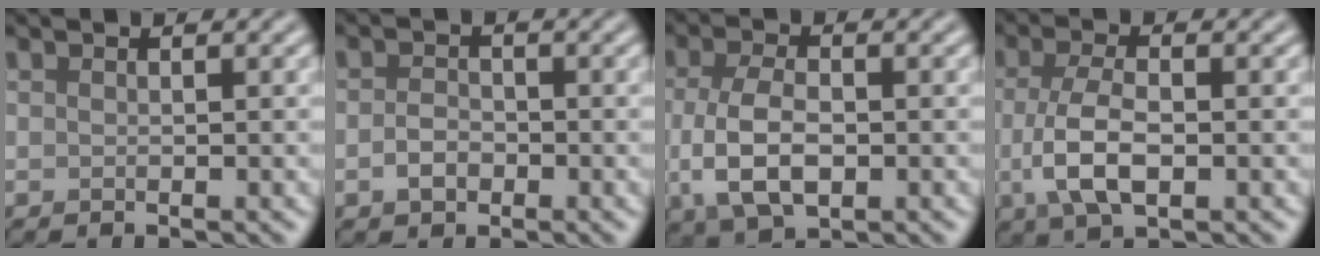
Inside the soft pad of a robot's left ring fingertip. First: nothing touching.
{"total": 1.9, "force": [-0.7, 1.4, 1.2], "torque": [-0.023, 0.002, -0.018]}
{"total": 5.7, "force": [-0.8, 3.2, 4.7], "torque": [-0.102, -0.008, -0.014]}
{"total": 4.9, "force": [-0.8, 2.2, 4.4], "torque": [-0.100, -0.004, -0.018]}